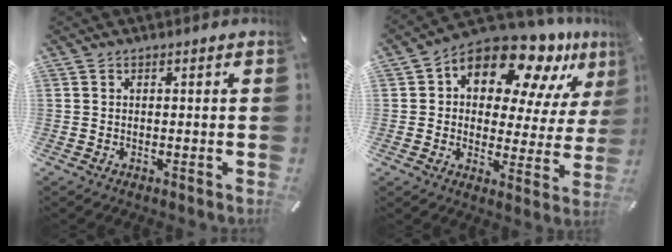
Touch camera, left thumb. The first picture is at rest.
{"total": 15.3, "force": [10.9, 7.3, 7.8], "torque": [-0.128, -0.090, 0.186]}